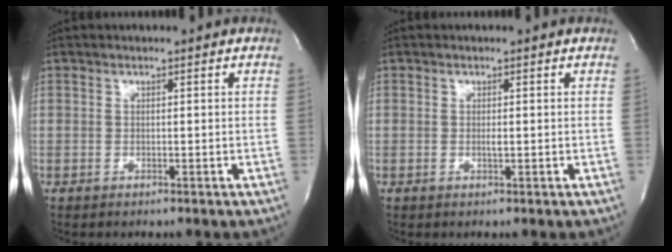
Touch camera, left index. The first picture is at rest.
{"total": 0.6, "force": [0.0, 0.0, 0.6], "torque": [-0.015, -0.003, -0.001]}